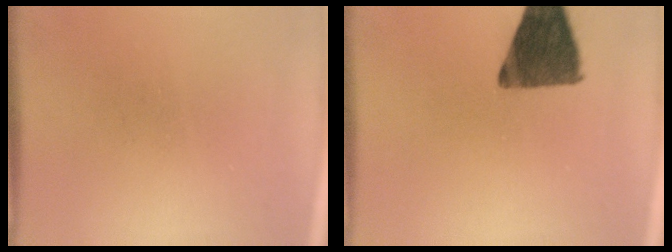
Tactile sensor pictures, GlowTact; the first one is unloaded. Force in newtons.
{"total": 12.3}